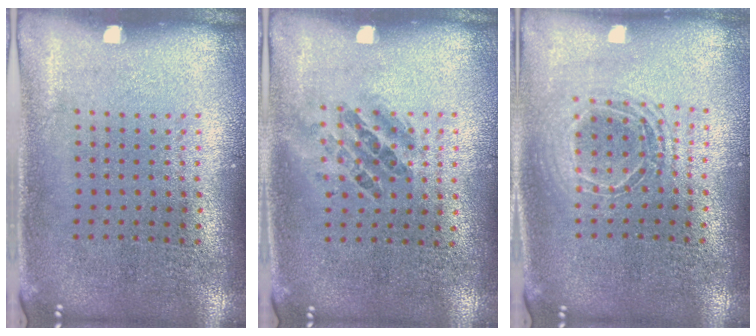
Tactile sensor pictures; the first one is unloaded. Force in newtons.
{"total": 0.9, "press": 0.8, "slide": 0.5}
{"total": 1.8, "press": 1.5, "slide": 1.0}